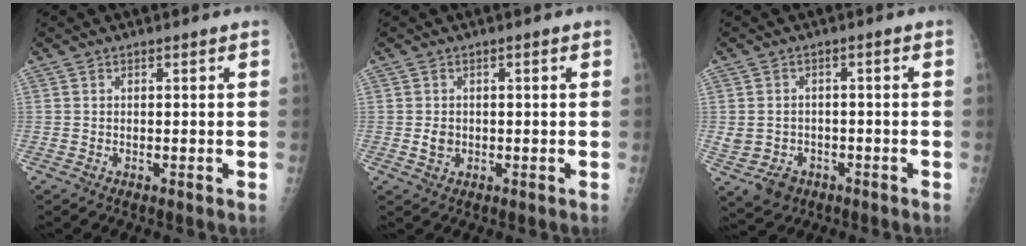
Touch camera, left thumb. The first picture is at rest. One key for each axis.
{"total": 2.1, "fx": -0.2, "fy": 1.7, "fz": 1.2, "tx": -0.014, "ty": 0.001, "tz": -0.001}
{"total": 7.5, "fx": -3.0, "fy": 6.3, "fz": 2.7, "tx": -0.061, "ty": 0.020, "tz": -0.032}